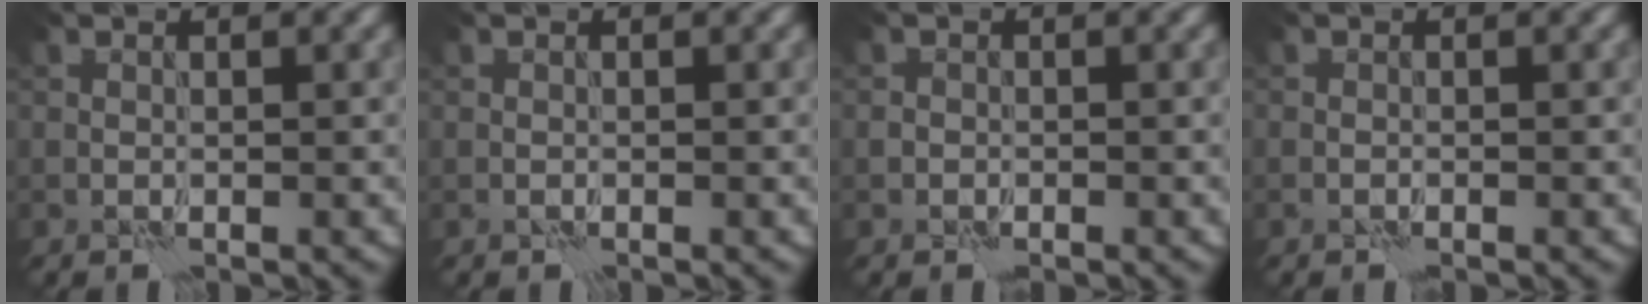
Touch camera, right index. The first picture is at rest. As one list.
[{"total": 0.0}, {"total": 0.6, "force": [-0.3, 0.6, 0.0], "torque": [0.003, 0.000, -0.007]}, {"total": 0.0}]